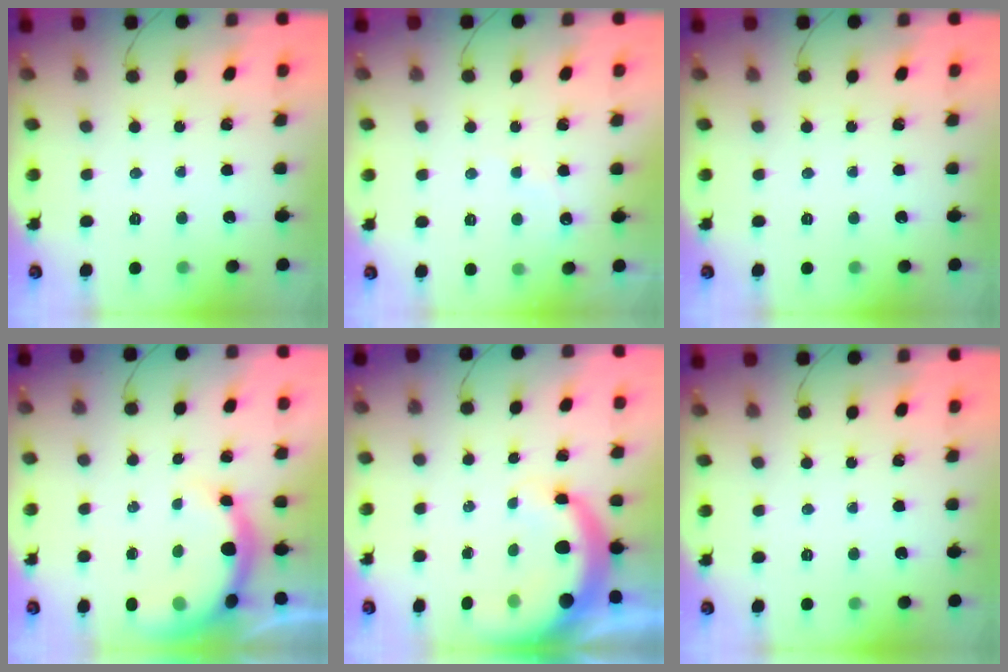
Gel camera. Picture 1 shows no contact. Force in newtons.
{"total": 5.4, "press": 5.3, "slide": 1.4}
{"total": 0.0}
{"total": 7.7, "press": 7.5, "slide": 1.6}
{"total": 8.3, "press": 8.2, "slide": 1.4}
{"total": 0.0}